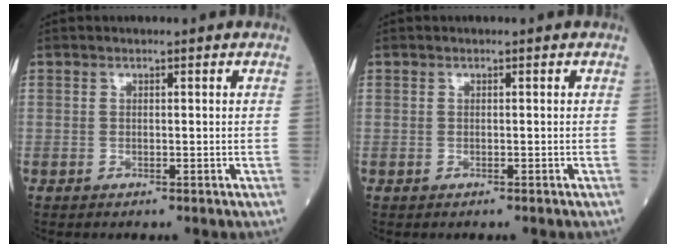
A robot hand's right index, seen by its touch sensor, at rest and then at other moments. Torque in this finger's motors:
{"motor_torque": [-0.06, -0.02, -0.03, 0.01]}